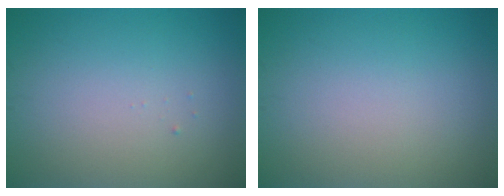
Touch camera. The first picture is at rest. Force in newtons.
{"total": 0.0}